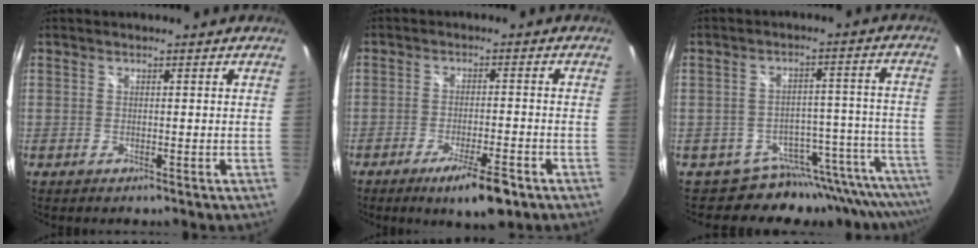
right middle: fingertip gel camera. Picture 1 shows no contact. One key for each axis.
{"total": 8.1, "fx": -5.4, "fy": 1.5, "fz": 5.9, "tx": -0.112, "ty": -0.010, "tz": -0.083}
{"total": 13.9, "fx": -13.7, "fy": 2.6, "fz": -0.5, "tx": 0.043, "ty": 0.048, "tz": -0.192}